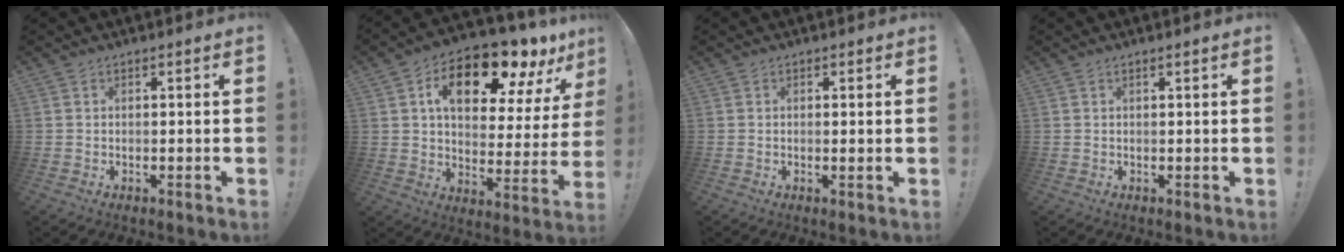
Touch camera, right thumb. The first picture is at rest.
{"total": 18.2, "force": [10.7, 7.8, 12.5], "torque": [-0.190, -0.063, 0.175]}
{"total": 0.7, "force": [0.4, -0.1, 0.6], "torque": [-0.003, -0.004, 0.004]}
{"total": 0.9, "force": [0.5, -0.2, 0.7], "torque": [-0.008, -0.002, 0.006]}